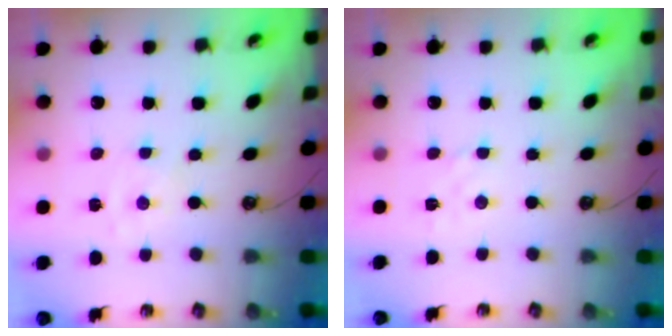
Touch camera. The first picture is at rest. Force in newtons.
{"total": 2.2, "press": 2.2, "slide": 0.6}